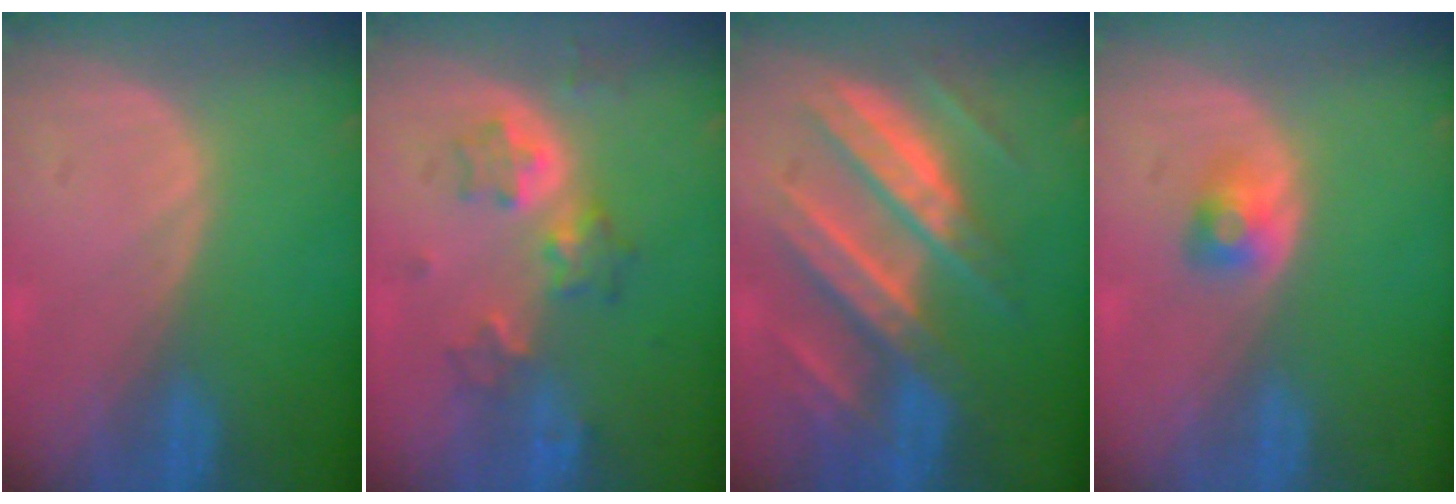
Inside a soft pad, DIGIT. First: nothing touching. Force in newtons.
{"total": 6.4, "press": 5.7, "slide": 3.0}
{"total": 11.3, "press": 11.2, "slide": 1.1}
{"total": 2.6, "press": 2.4, "slide": 1.2}